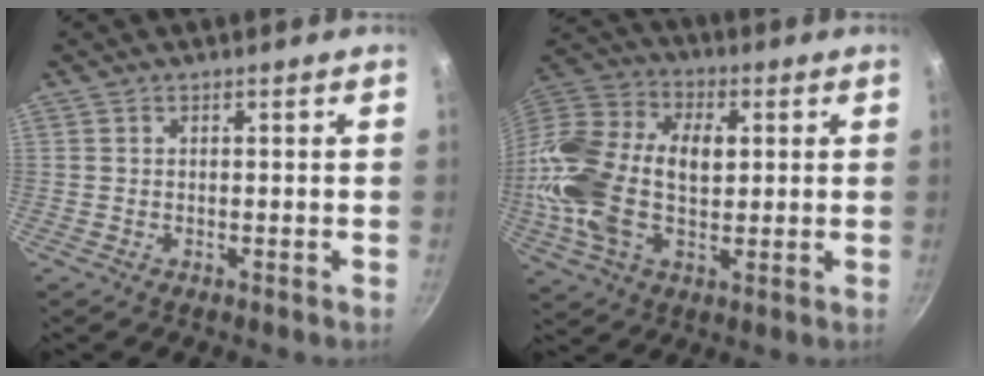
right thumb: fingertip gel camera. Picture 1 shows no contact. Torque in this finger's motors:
{"motor_torque": [2.50, 2.51, 0.20, -0.13, 0.48]}